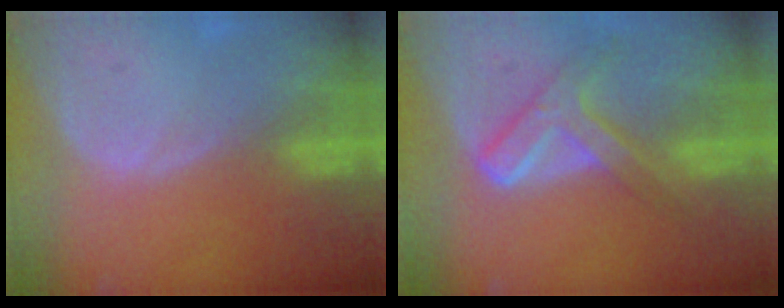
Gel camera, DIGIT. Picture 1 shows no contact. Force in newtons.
{"total": 7.2, "press": 6.1, "slide": 3.8}